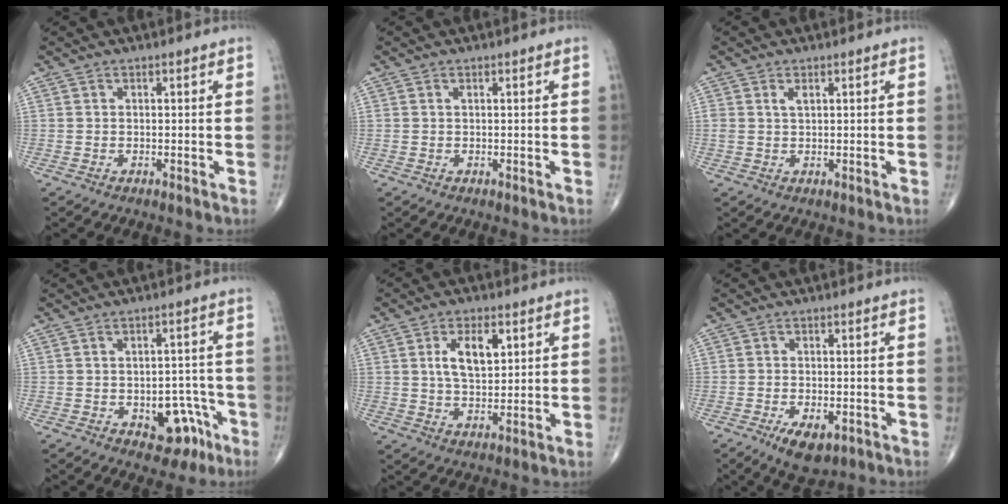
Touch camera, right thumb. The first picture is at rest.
{"total": 0.0}
{"total": 1.6, "force": [0.7, 0.8, 1.2], "torque": [-0.026, 0.005, 0.018]}
{"total": 8.4, "force": [-3.7, 5.3, 5.3], "torque": [-0.028, 0.037, -0.042]}
{"total": 7.9, "force": [2.5, 4.1, 6.4], "torque": [-0.095, -0.010, 0.045]}
{"total": 6.6, "force": [-3.2, 3.3, 4.7], "torque": [-0.070, 0.005, -0.045]}